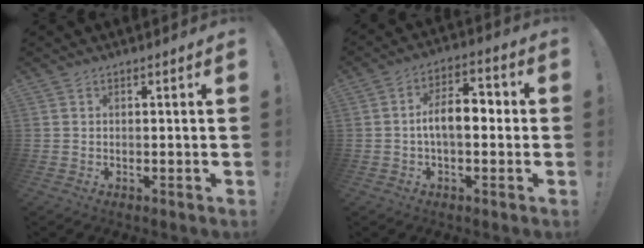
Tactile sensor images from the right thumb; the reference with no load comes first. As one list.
[{"total": 10.2, "force": [-0.6, 5.3, 8.7], "torque": [-0.124, 0.018, -0.011]}]